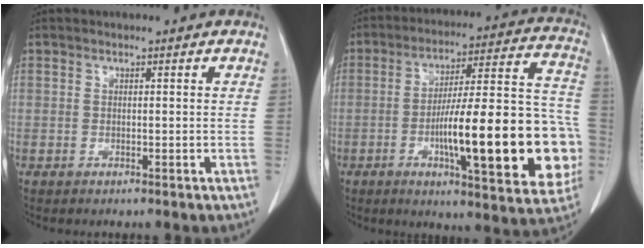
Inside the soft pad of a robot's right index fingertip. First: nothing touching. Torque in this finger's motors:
{"motor_torque": [2.14, 0.00, 0.91, 0.21]}